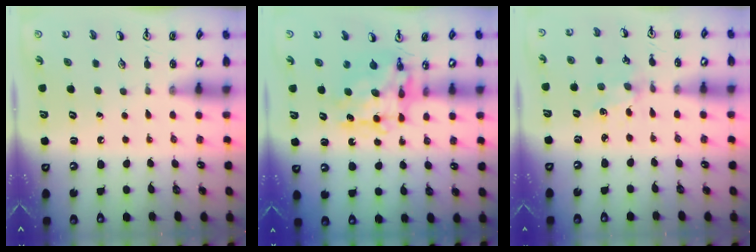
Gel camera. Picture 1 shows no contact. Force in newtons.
{"total": 10.4, "press": 10.3, "slide": 0.8}
{"total": 2.8, "press": 2.7, "slide": 0.4}